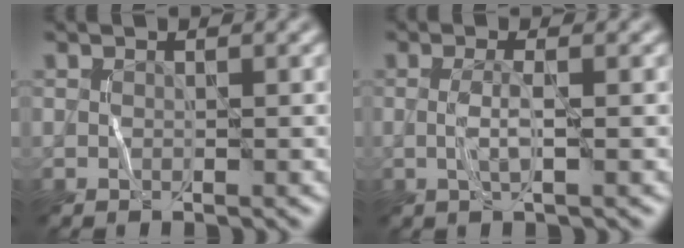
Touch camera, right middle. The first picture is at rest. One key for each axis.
{"total": 1.5, "fx": 0.0, "fy": 0.2, "fz": 1.5, "tx": -0.036, "ty": 0.004, "tz": -0.003}